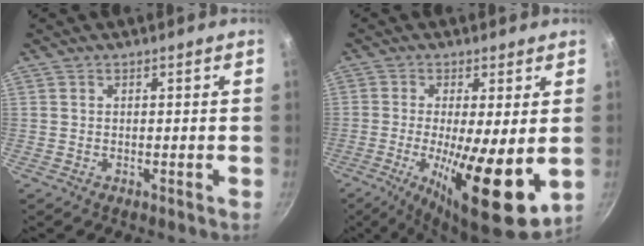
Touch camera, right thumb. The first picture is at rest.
{"total": 15.2, "force": [-2.0, 3.8, 14.6], "torque": [-0.239, -0.015, -0.030]}